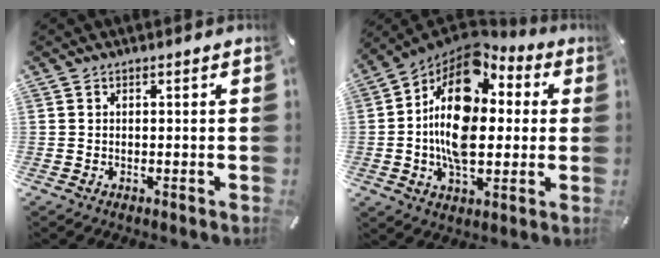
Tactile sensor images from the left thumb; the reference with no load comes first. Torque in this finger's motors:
{"motor_torque": [2.38, 2.62, 2.30, -0.47, 0.38]}